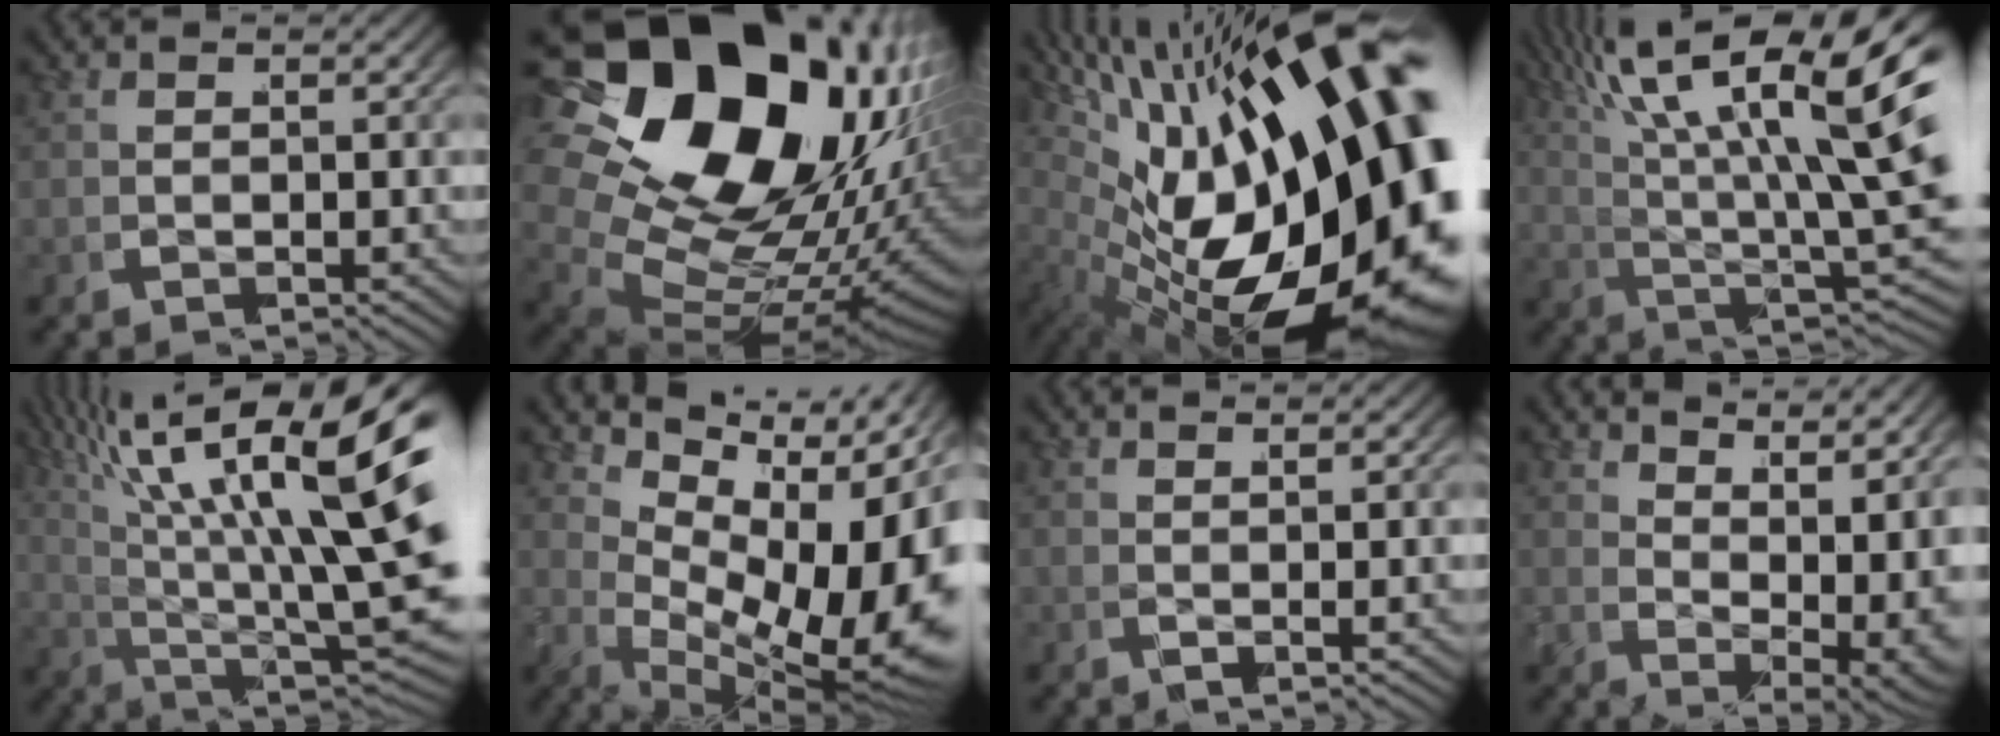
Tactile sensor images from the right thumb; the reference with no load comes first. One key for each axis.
{"total": 27.3, "fx": 0.2, "fy": 18.5, "fz": 20.0, "tx": -0.367, "ty": -0.052, "tz": 0.010}
{"total": 27.7, "fx": -2.4, "fy": 16.2, "fz": 22.4, "tx": -0.365, "ty": -0.073, "tz": -0.001}
{"total": 13.7, "fx": 3.0, "fy": 6.8, "fz": 11.6, "tx": -0.194, "ty": -0.021, "tz": 0.050}
{"total": 14.1, "fx": 1.7, "fy": 7.7, "fz": 11.6, "tx": -0.190, "ty": -0.035, "tz": 0.036}
{"total": 17.9, "fx": 0.2, "fy": 11.3, "fz": 13.9, "tx": -0.206, "ty": -0.022, "tz": 0.008}
{"total": 1.2, "fx": 0.7, "fy": -0.2, "fz": 0.9, "tx": -0.015, "ty": 0.002, "tz": 0.009}
{"total": 5.9, "fx": 1.7, "fy": 2.9, "fz": 4.9, "tx": -0.086, "ty": -0.023, "tz": 0.040}